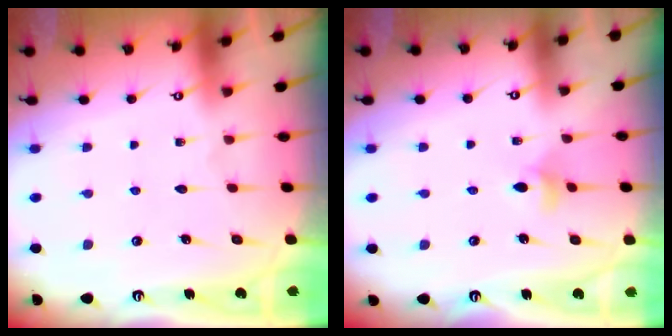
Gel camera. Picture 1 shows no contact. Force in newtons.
{"total": 5.3, "press": 5.2, "slide": 0.9}